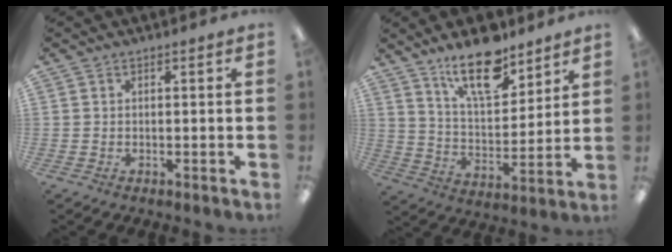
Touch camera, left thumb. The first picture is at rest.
{"total": 16.3, "force": [12.2, 6.1, 9.1], "torque": [-0.151, -0.067, 0.209]}